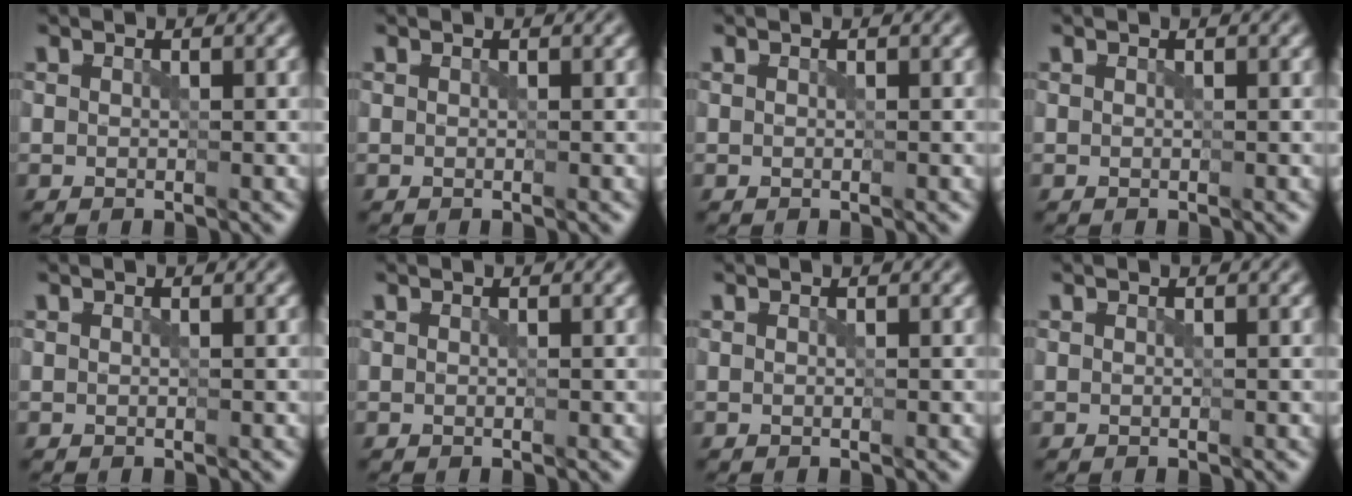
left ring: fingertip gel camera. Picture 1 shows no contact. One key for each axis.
{"total": 0.0}
{"total": 0.0}
{"total": 0.0}
{"total": 0.0}
{"total": 0.0}
{"total": 0.0}
{"total": 0.0}